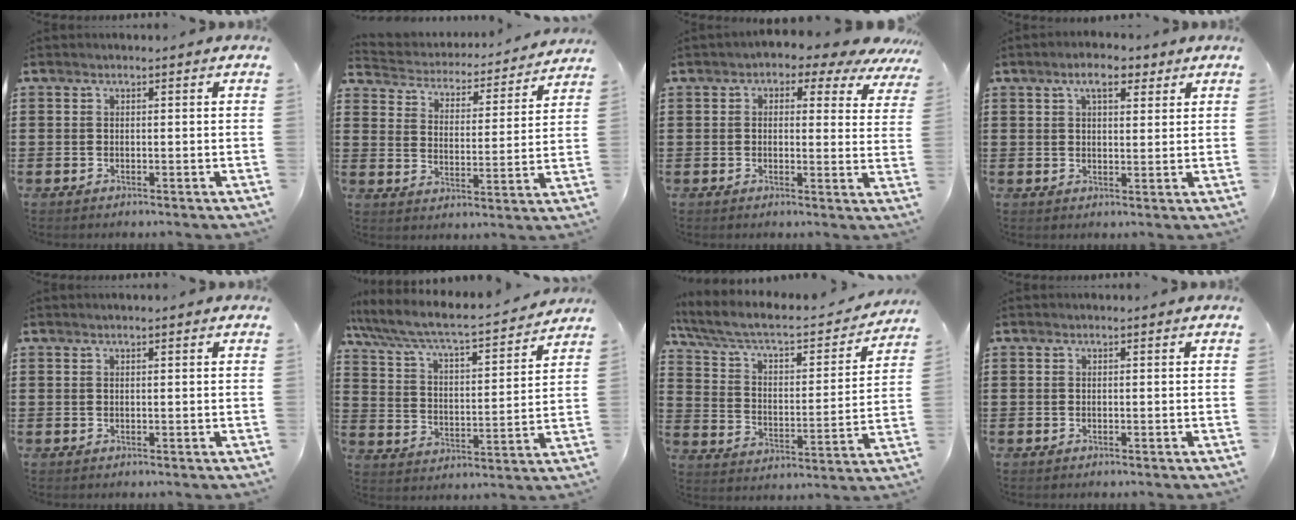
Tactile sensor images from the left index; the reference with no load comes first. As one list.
[{"total": 3.3, "force": [3.3, 0.3, -0.1], "torque": [-0.022, -0.032, 0.049]}, {"total": 3.0, "force": [1.8, 1.6, 1.7], "torque": [-0.030, -0.015, 0.021]}, {"total": 5.7, "force": [3.7, 2.0, 3.8], "torque": [-0.066, 0.003, 0.062]}, {"total": 0.6, "force": [0.3, -0.1, 0.4], "torque": [-0.008, -0.001, 0.006]}, {"total": 5.7, "force": [5.2, 0.2, 2.3], "torque": [-0.071, -0.046, 0.077]}, {"total": 5.9, "force": [4.7, 1.5, 3.3], "torque": [-0.086, -0.036, 0.073]}, {"total": 0.0}]